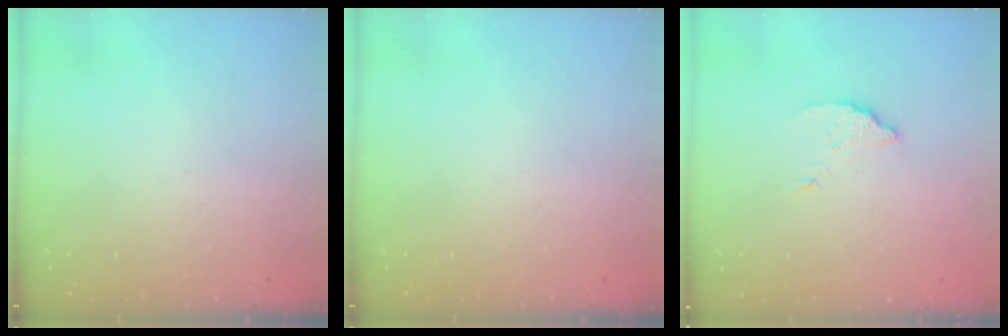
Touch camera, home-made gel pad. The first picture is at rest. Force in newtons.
{"total": 0.0}
{"total": 2.9, "press": 2.9, "slide": 0.0}